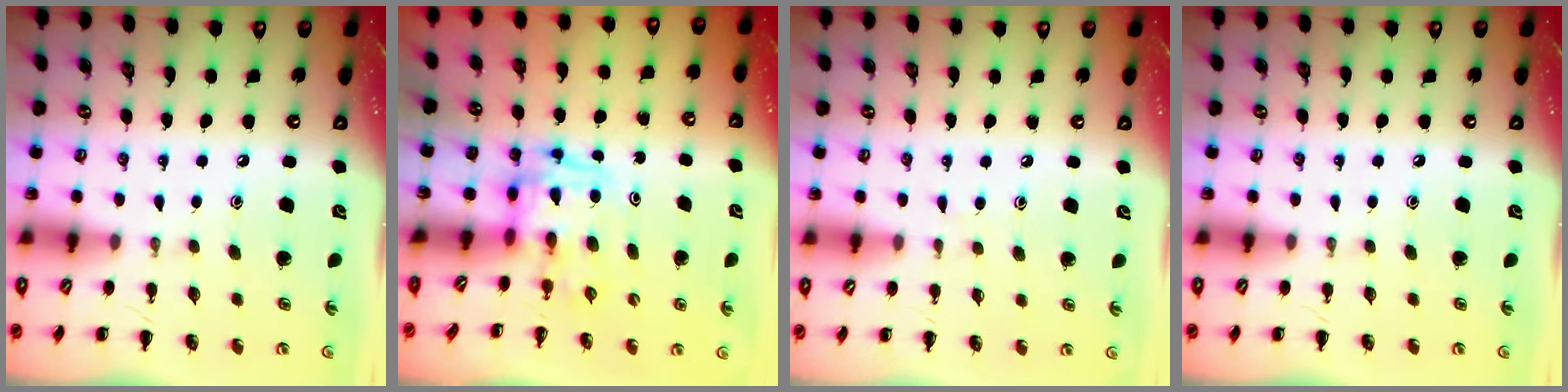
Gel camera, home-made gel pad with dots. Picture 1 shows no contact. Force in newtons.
{"total": 3.2, "press": 3.2, "slide": 0.6}
{"total": 2.9, "press": 2.8, "slide": 1.0}
{"total": 0.0}